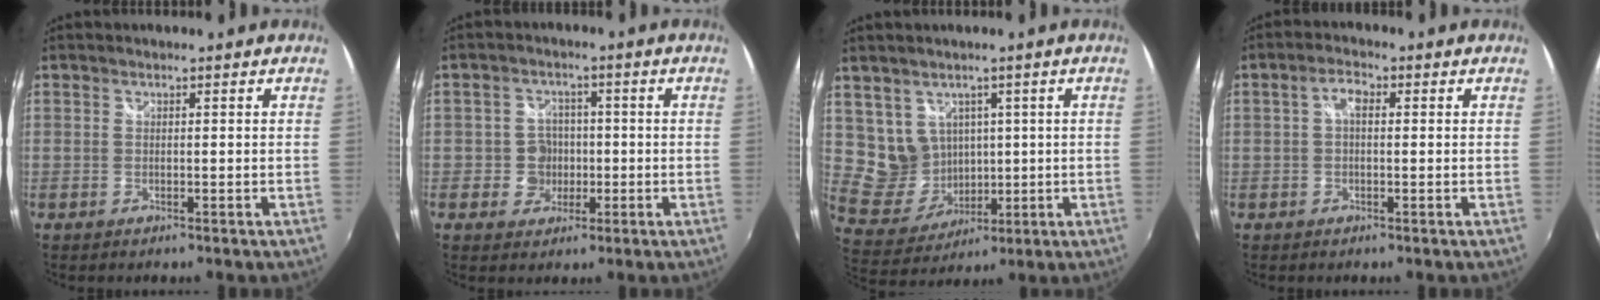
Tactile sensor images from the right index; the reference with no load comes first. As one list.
[{"total": 4.8, "force": [-1.0, 4.6, 0.8], "torque": [-0.014, 0.010, -0.014]}, {"total": 8.4, "force": [2.9, 7.7, 2.0], "torque": [-0.049, 0.004, 0.077]}, {"total": 2.9, "force": [0.3, 1.5, 2.4], "torque": [-0.046, 0.010, 0.005]}]